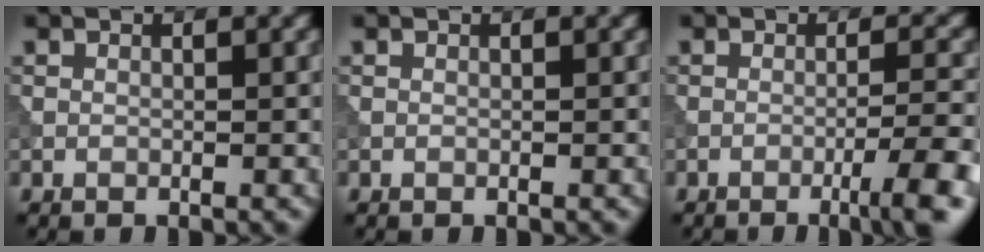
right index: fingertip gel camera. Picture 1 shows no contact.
{"total": 0.0}
{"total": 5.2, "force": [-2.4, 0.7, 4.6], "torque": [-0.060, 0.006, -0.043]}